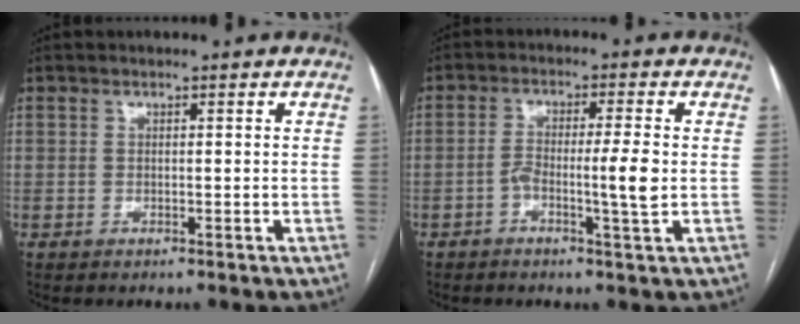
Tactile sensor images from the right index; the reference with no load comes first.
{"total": 5.6, "force": [-1.1, 0.0, 5.5], "torque": [-0.099, 0.006, -0.016]}